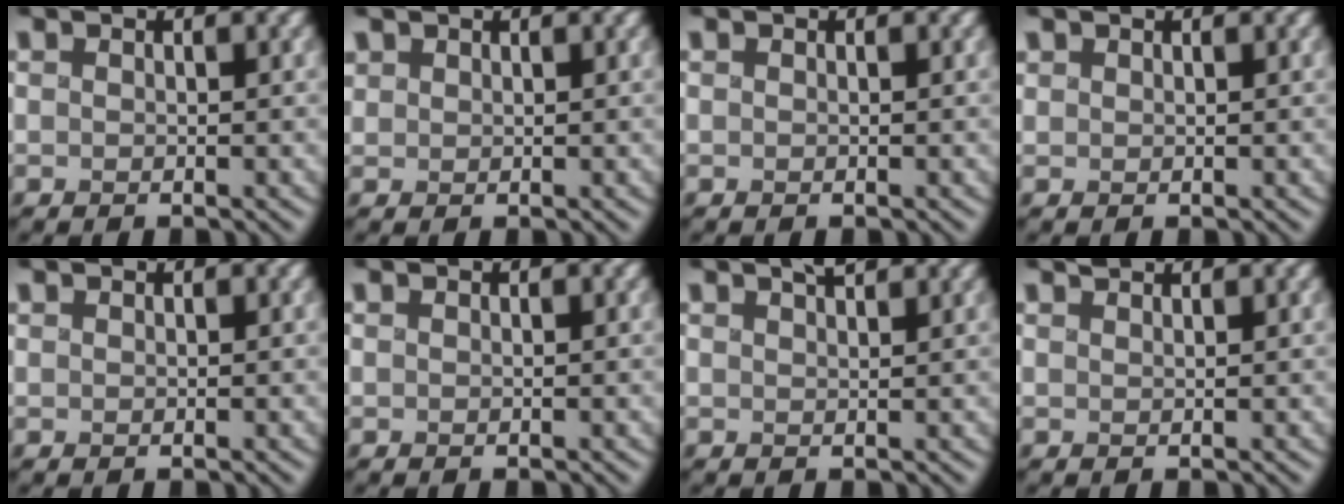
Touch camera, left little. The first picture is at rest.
{"total": 0.8, "force": [0.7, 0.5, 0.0], "torque": [0.000, 0.005, 0.016]}
{"total": 0.0}
{"total": 0.5, "force": [0.5, 0.2, -0.1], "torque": [0.002, 0.004, 0.012]}
{"total": 0.0}
{"total": 0.0}
{"total": 1.8, "force": [1.3, 0.4, 1.2], "torque": [-0.007, 0.006, 0.023]}
{"total": 0.8, "force": [0.7, -0.1, 0.1], "torque": [0.002, 0.005, 0.013]}